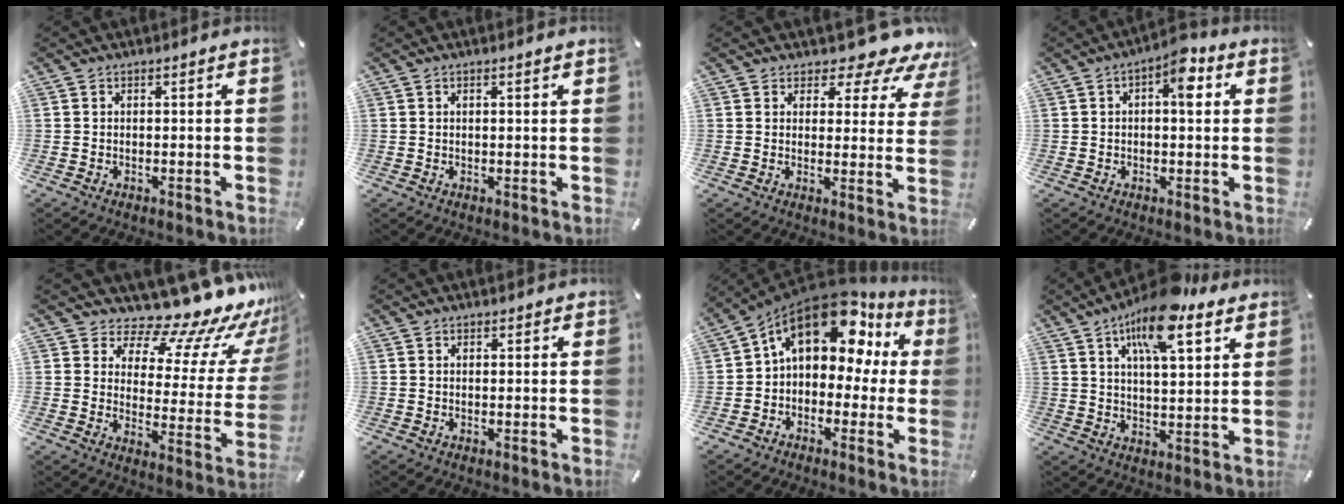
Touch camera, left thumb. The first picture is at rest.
{"total": 0.8, "force": [0.5, 0.0, 0.6], "torque": [-0.011, -0.002, 0.010]}
{"total": 8.0, "force": [6.5, 3.4, 3.0], "torque": [-0.038, -0.059, 0.111]}
{"total": 6.8, "force": [1.9, 3.4, 5.5], "torque": [-0.063, -0.005, 0.022]}
{"total": 15.4, "force": [13.5, 4.7, 5.8], "torque": [-0.078, -0.124, 0.216]}
{"total": 0.7, "force": [0.5, 0.5, 0.1], "torque": [-0.001, 0.000, 0.011]}
{"total": 16.3, "force": [7.5, 10.2, 10.3], "torque": [-0.153, -0.041, 0.126]}
{"total": 14.7, "force": [9.3, 5.5, 10.0], "torque": [-0.164, -0.030, 0.157]}